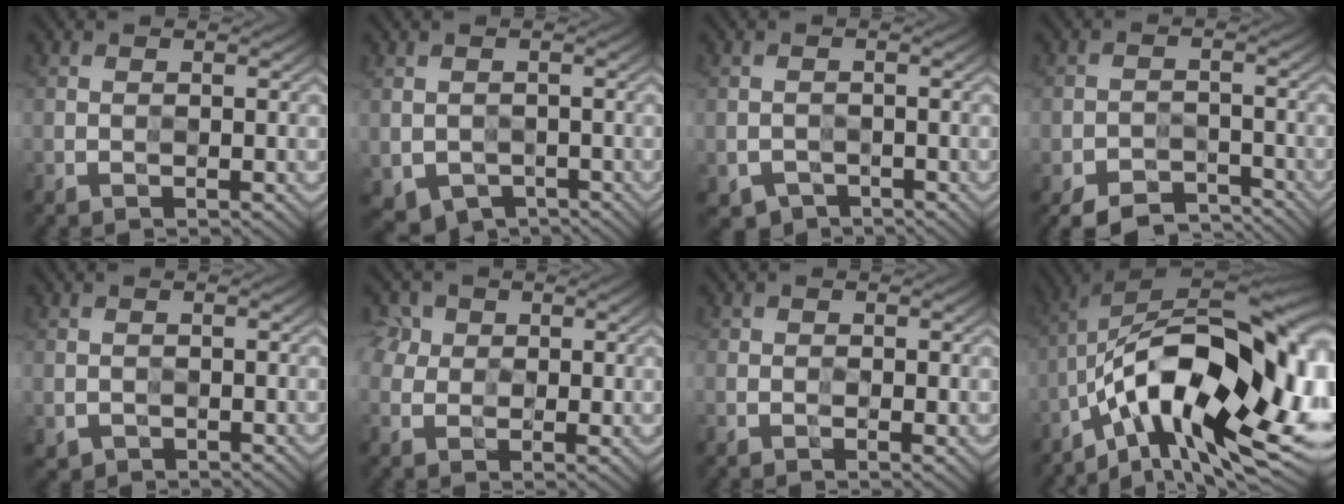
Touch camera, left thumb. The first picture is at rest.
{"total": 3.9, "force": [-1.9, 2.8, 1.9], "torque": [-0.045, -0.020, -0.023]}
{"total": 2.0, "force": [-1.8, 0.9, 0.0], "torque": [-0.001, -0.008, -0.033]}
{"total": 6.5, "force": [-5.8, 2.0, 2.2], "torque": [-0.037, -0.006, -0.092]}
{"total": 0.8, "force": [-0.6, 0.6, 0.0], "torque": [-0.005, -0.006, -0.012]}
{"total": 3.3, "force": [1.2, 2.8, 1.3], "torque": [-0.050, 0.003, 0.021]}
{"total": 1.5, "force": [0.0, 0.9, 1.1], "torque": [-0.014, -0.004, -0.002]}
{"total": 19.4, "force": [-6.5, 7.5, 16.6], "torque": [-0.246, 0.000, -0.104]}